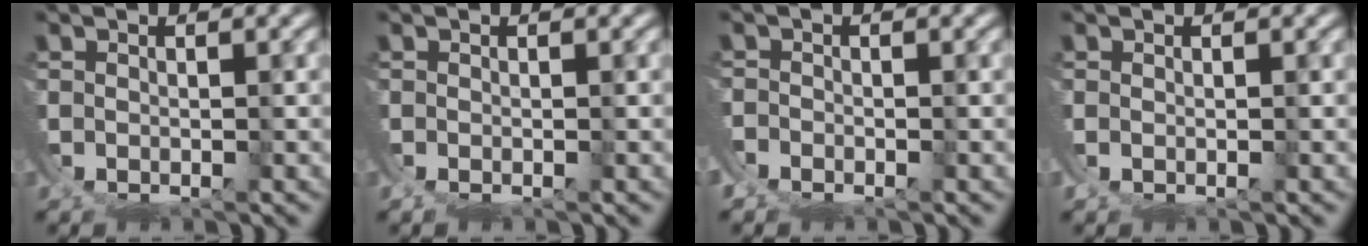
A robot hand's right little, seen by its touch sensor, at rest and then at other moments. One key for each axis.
{"total": 1.1, "fx": -0.3, "fy": 0.8, "fz": 0.7, "tx": -0.017, "ty": 0.000, "tz": -0.009}
{"total": 4.8, "fx": -2.6, "fy": 3.9, "fz": 0.9, "tx": -0.036, "ty": -0.015, "tz": -0.051}
{"total": 0.8, "fx": 0.1, "fy": 0.5, "fz": 0.6, "tx": -0.016, "ty": 0.000, "tz": -0.001}